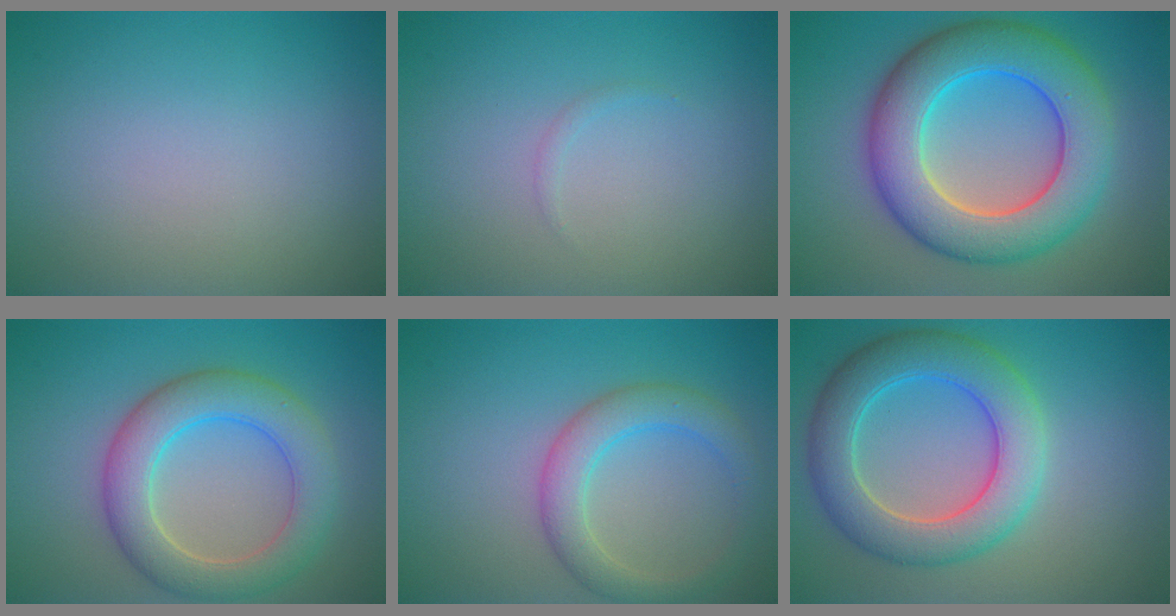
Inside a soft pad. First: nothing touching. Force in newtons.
{"total": 0.5, "press": 0.5, "slide": 0.0}
{"total": 10.4, "press": 10.4, "slide": 0.2}
{"total": 6.2, "press": 6.2, "slide": 0.3}
{"total": 3.9, "press": 3.9, "slide": 0.2}
{"total": 7.1, "press": 7.1, "slide": 0.3}